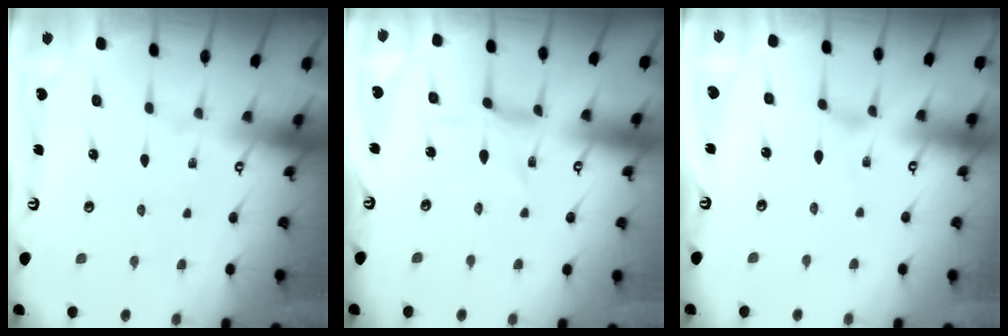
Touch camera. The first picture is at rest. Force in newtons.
{"total": 2.4, "press": 2.4, "slide": 0.6}
{"total": 0.0}